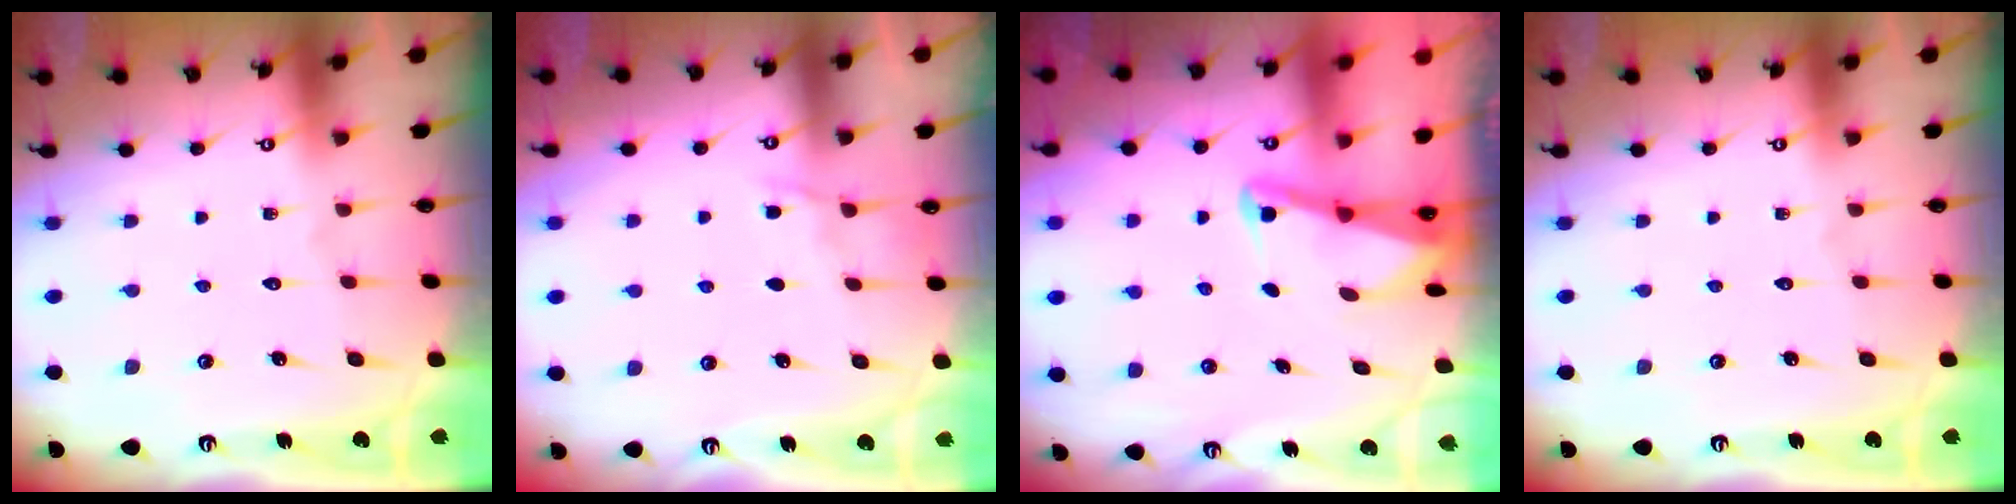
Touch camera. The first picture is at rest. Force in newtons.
{"total": 4.3, "press": 4.3, "slide": 0.5}
{"total": 2.1, "press": 2.0, "slide": 0.3}
{"total": 0.0}